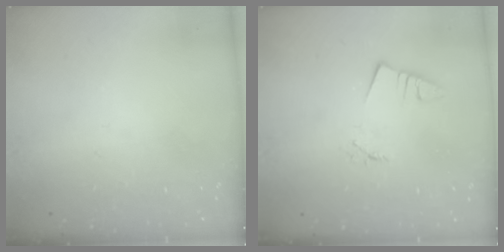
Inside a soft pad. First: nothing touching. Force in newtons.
{"total": 1.2, "press": 1.2, "slide": 0.1}